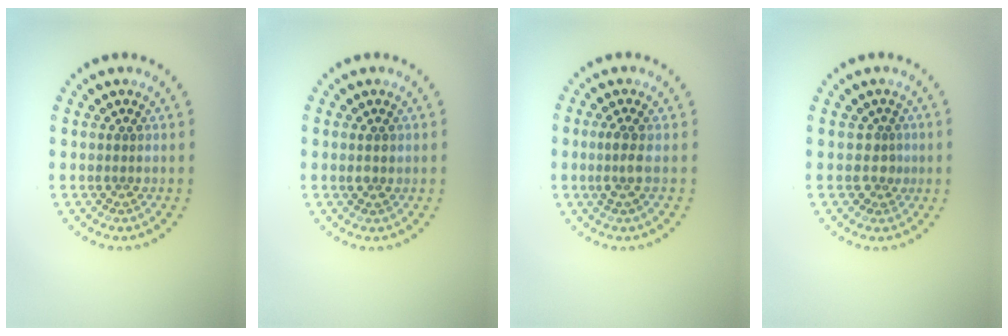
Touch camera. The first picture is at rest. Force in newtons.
{"total": 1.1, "press": 1.0, "slide": 0.3}
{"total": 1.6, "press": 1.3, "slide": 1.0}
{"total": 1.6, "press": 1.2, "slide": 1.0}